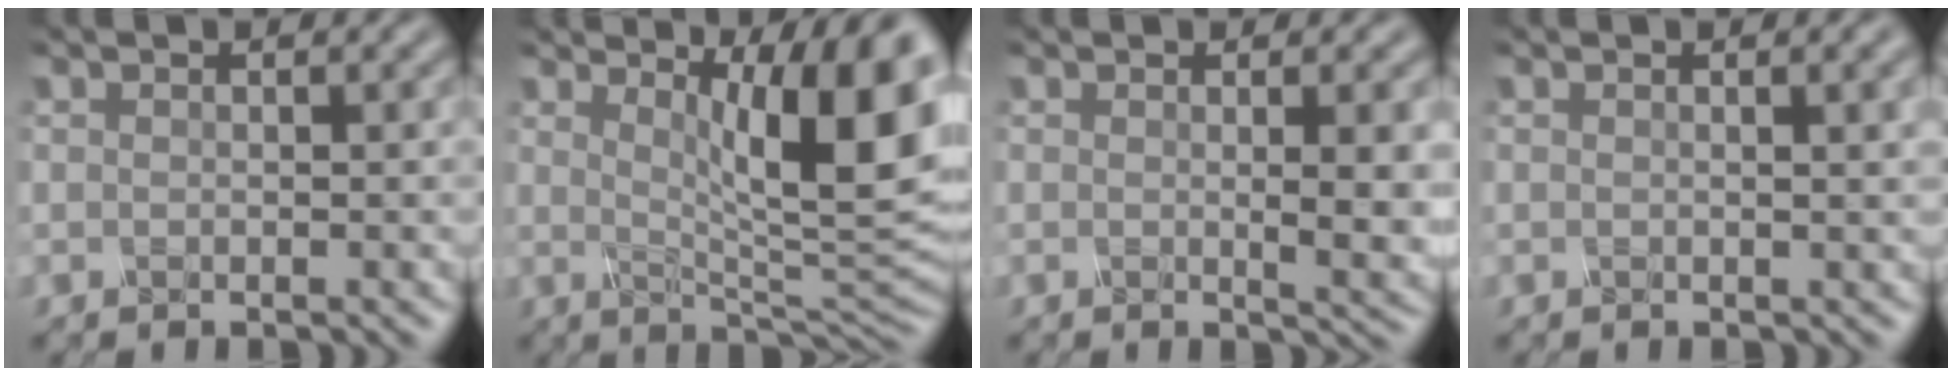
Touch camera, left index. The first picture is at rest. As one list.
[{"total": 11.3, "force": [3.5, 2.7, 10.4], "torque": [-0.123, -0.007, 0.056]}, {"total": 3.8, "force": [0.3, 0.9, 3.7], "torque": [-0.046, -0.005, 0.005]}, {"total": 2.7, "force": [0.7, 0.9, 2.4], "torque": [-0.021, 0.006, 0.004]}]